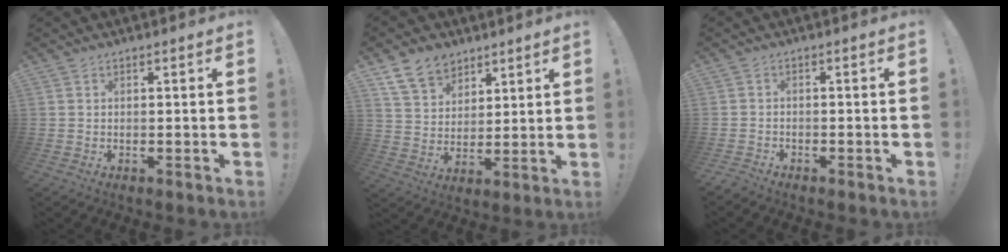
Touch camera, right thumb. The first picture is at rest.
{"total": 11.2, "force": [7.6, 7.5, 3.2], "torque": [-0.055, -0.046, 0.150]}
{"total": 1.6, "force": [-1.5, 0.6, 0.0], "torque": [0.004, 0.009, -0.027]}